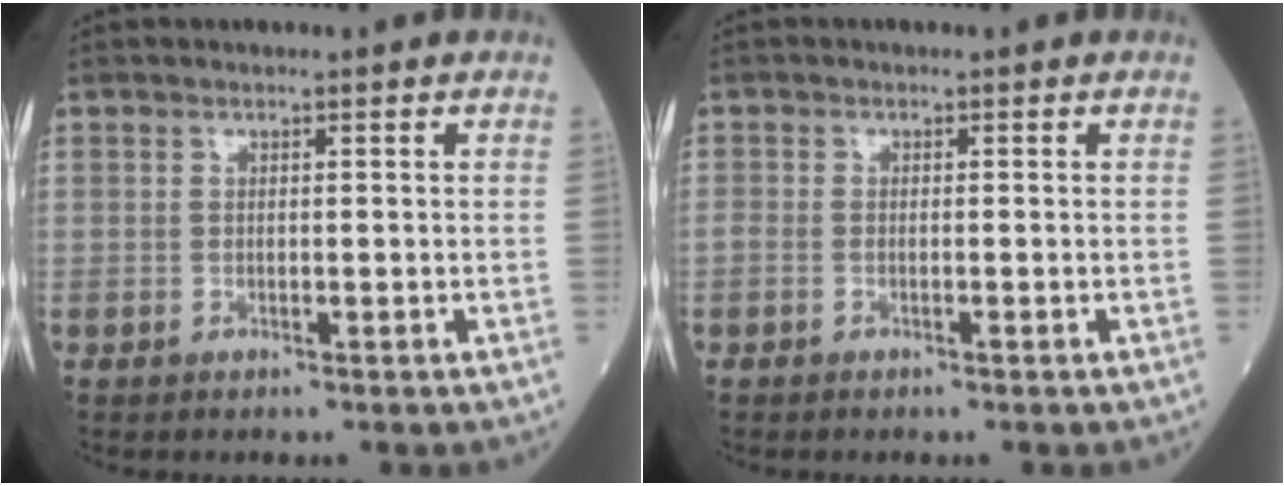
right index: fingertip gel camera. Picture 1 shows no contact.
{"total": 1.2, "force": [-0.6, 0.5, 0.9], "torque": [-0.025, -0.001, -0.010]}